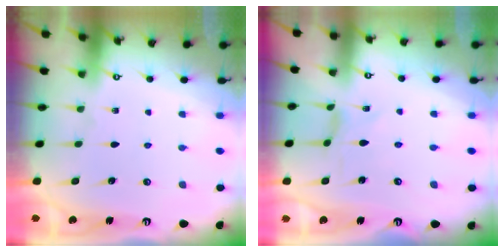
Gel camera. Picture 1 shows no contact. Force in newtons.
{"total": 0.0}